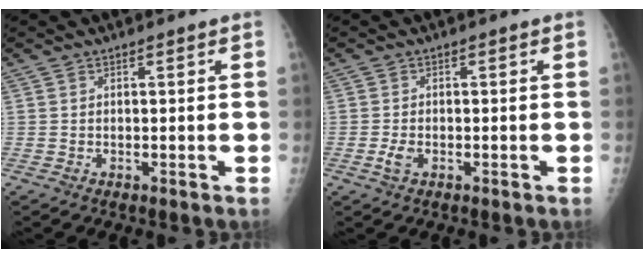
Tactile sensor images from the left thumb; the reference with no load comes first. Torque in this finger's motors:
{"motor_torque": [-0.04, 0.18, -0.08, 0.01, 0.00]}